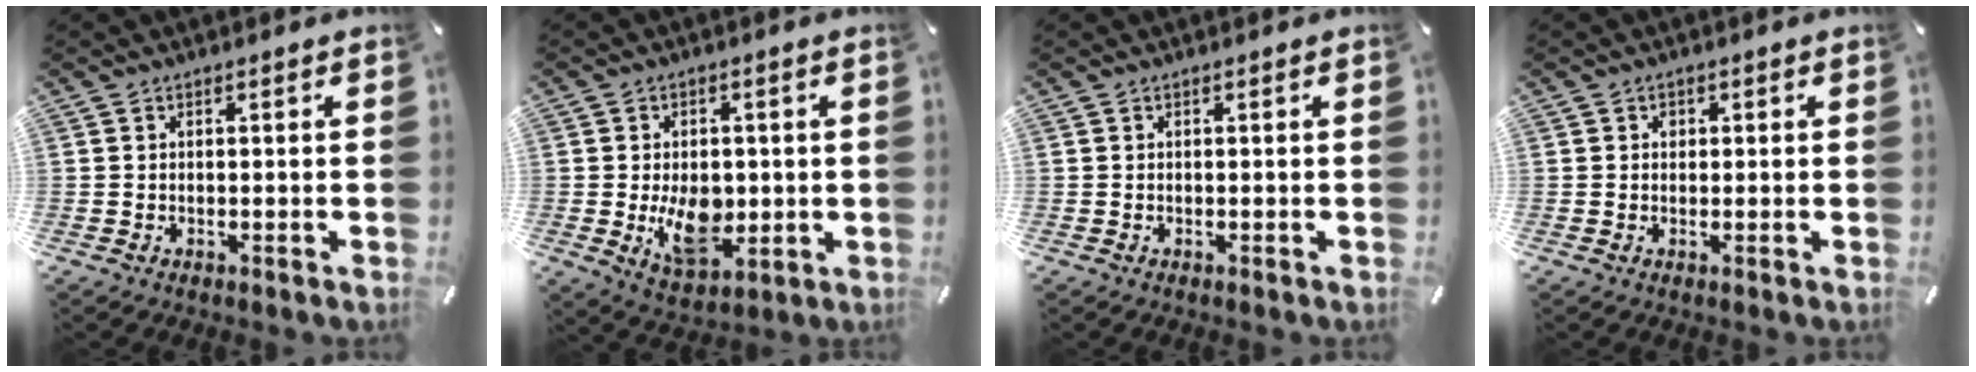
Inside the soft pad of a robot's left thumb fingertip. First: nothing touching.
{"total": 10.3, "force": [-1.2, 6.9, 7.5], "torque": [-0.126, -0.008, -0.018]}
{"total": 0.0}
{"total": 1.0, "force": [0.1, 1.0, 0.3], "torque": [0.000, 0.000, -0.001]}